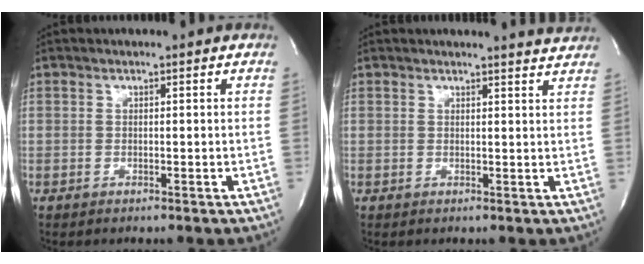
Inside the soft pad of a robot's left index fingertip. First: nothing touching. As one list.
[{"total": 4.1, "force": [4.0, -0.4, 0.5], "torque": [-0.013, -0.013, 0.032]}]